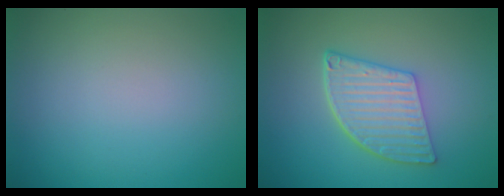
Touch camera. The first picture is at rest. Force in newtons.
{"total": 5.6, "press": 4.2, "slide": 3.7}